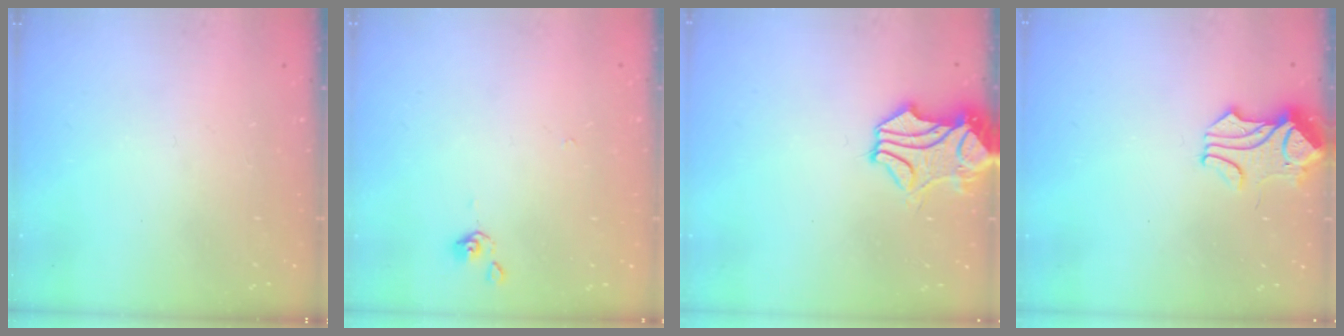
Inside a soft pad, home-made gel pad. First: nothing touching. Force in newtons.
{"total": 0.0}
{"total": 1.8, "press": 1.4, "slide": 1.2}
{"total": 1.4, "press": 0.6, "slide": 1.2}